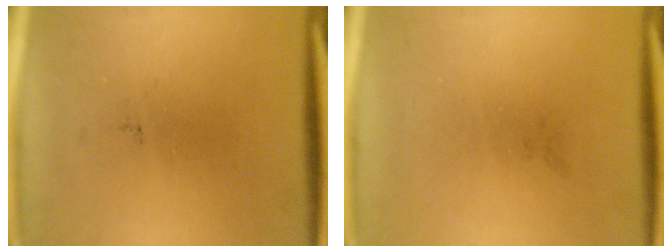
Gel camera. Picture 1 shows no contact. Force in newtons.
{"total": 0.0}